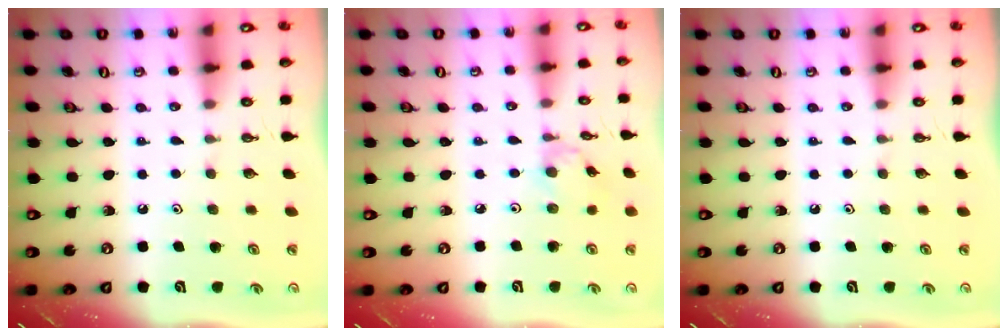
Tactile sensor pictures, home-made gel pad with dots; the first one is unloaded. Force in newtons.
{"total": 1.4, "press": 1.4, "slide": 0.1}
{"total": 0.0}